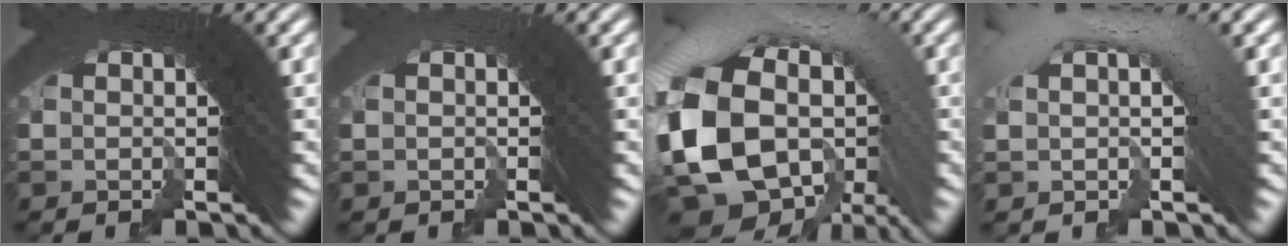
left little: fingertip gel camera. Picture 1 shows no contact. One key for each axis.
{"total": 0.7, "fx": -0.4, "fy": -0.2, "fz": -0.6, "tx": 0.013, "ty": 0.004, "tz": -0.007}
{"total": 12.9, "fx": -0.2, "fy": 9.3, "fz": 8.9, "tx": -0.206, "ty": -0.013, "tz": -0.005}
{"total": 2.8, "fx": 1.1, "fy": 0.6, "fz": 2.5, "tx": -0.034, "ty": 0.031, "tz": 0.013}